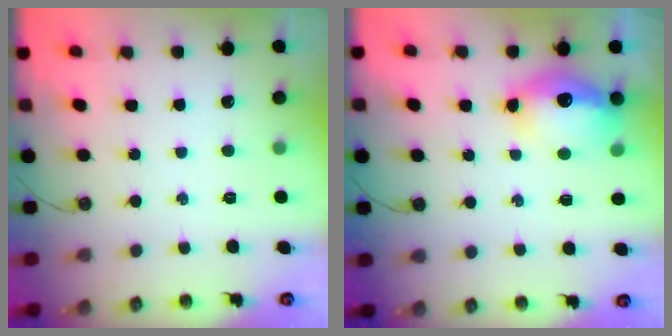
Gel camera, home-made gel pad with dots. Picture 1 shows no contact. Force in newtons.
{"total": 14.2, "press": 14.1, "slide": 1.6}